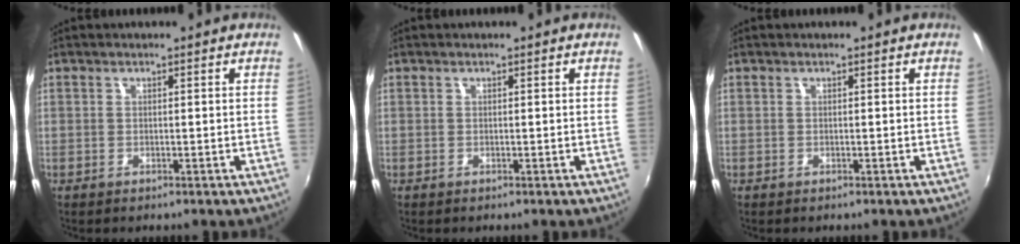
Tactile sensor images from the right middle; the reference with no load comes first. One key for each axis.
{"total": 0.0}
{"total": 0.0}